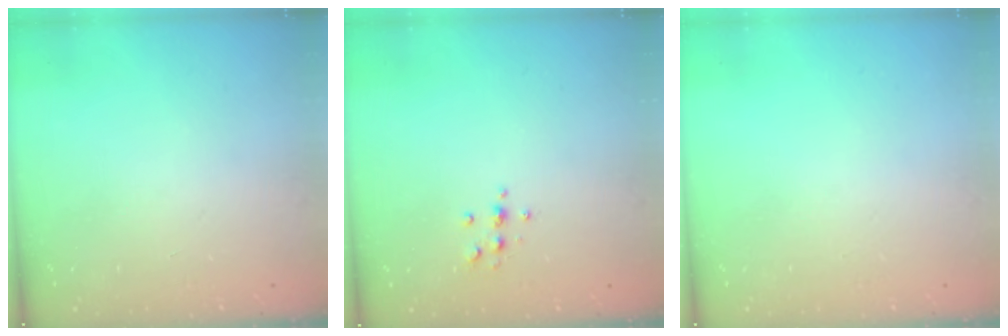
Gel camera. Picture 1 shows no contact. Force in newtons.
{"total": 5.4, "press": 5.2, "slide": 1.4}
{"total": 0.0}